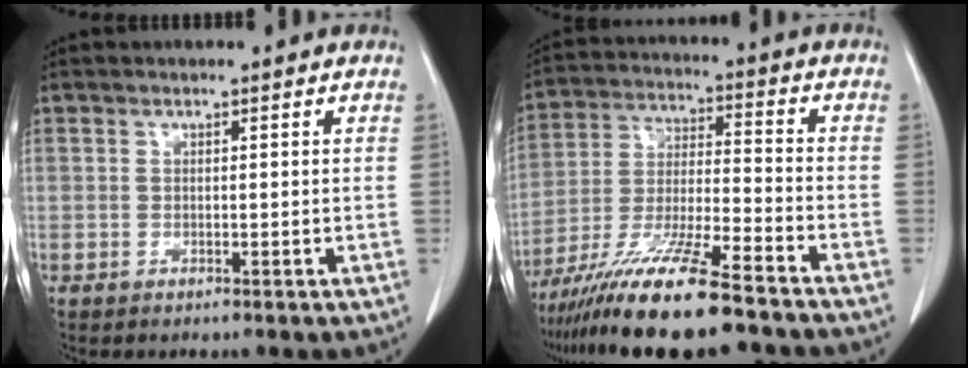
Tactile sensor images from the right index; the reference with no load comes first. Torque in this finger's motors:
{"motor_torque": [1.08, -1.06, 0.97, 0.21]}